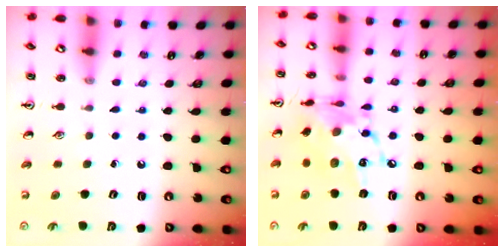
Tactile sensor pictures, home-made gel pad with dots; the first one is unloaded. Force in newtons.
{"total": 15.7, "press": 15.7, "slide": 1.3}